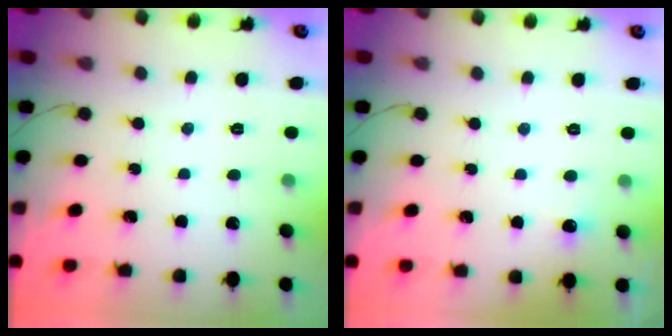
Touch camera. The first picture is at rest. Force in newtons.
{"total": 3.0, "press": 2.8, "slide": 1.2}